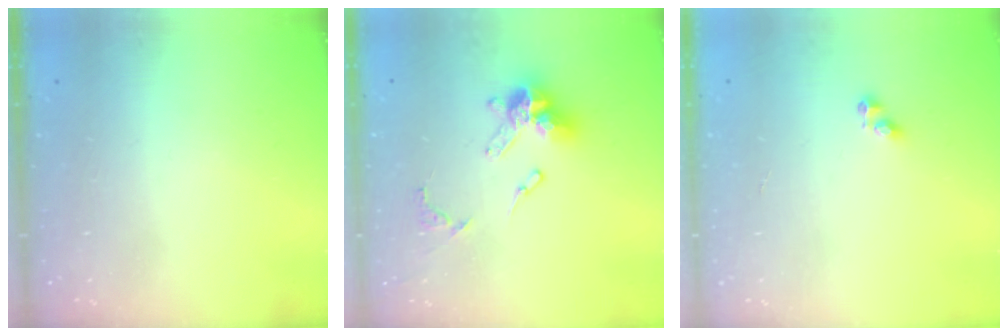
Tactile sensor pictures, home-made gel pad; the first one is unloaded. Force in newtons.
{"total": 14.2, "press": 14.1, "slide": 1.3}
{"total": 2.8, "press": 2.8, "slide": 0.4}